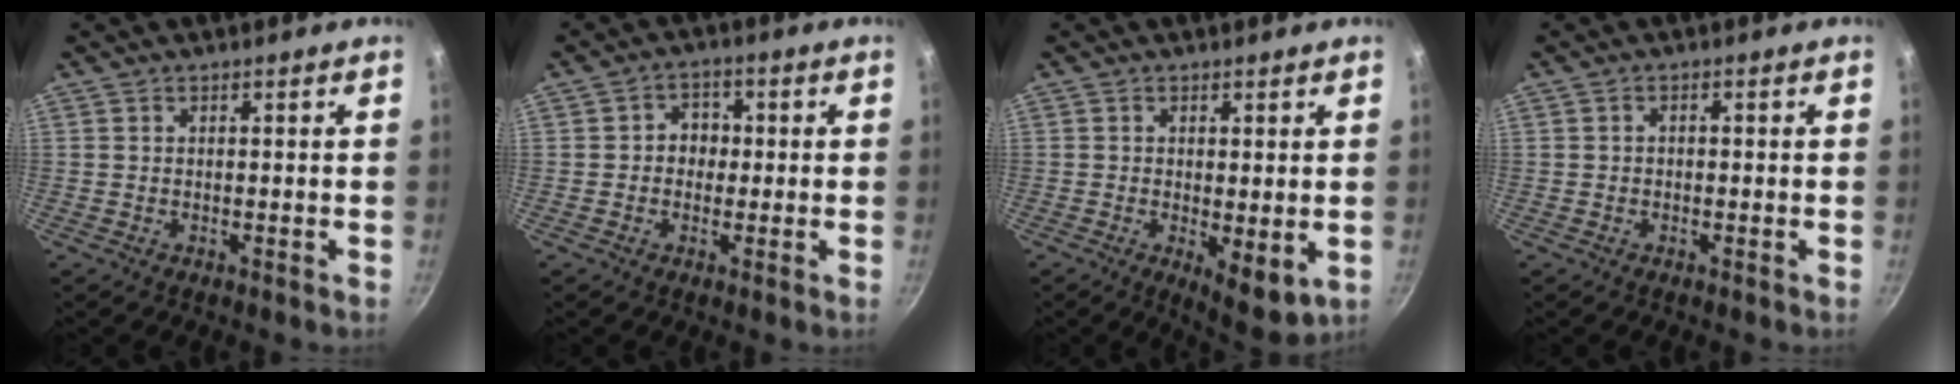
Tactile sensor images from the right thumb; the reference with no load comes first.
{"total": 4.4, "force": [-0.1, 3.9, 2.1], "torque": [-0.003, 0.007, -0.007]}
{"total": 5.1, "force": [-0.5, 2.3, 4.6], "torque": [-0.065, -0.017, -0.002]}
{"total": 0.9, "force": [-0.3, 0.7, 0.5], "torque": [-0.010, 0.006, -0.004]}